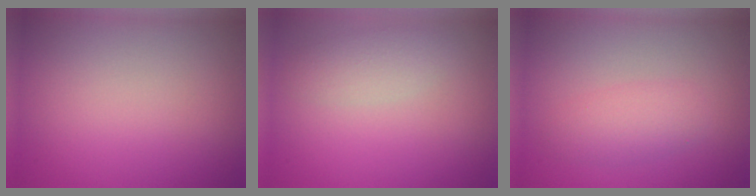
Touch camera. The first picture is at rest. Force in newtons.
{"total": 1.9, "press": 1.9, "slide": 0.0}
{"total": 2.4, "press": 2.4, "slide": 0.0}